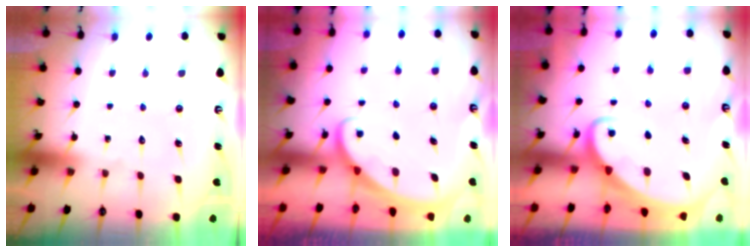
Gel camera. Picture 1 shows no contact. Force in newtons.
{"total": 1.3, "press": 1.3, "slide": 0.0}
{"total": 3.0, "press": 3.0, "slide": 0.2}